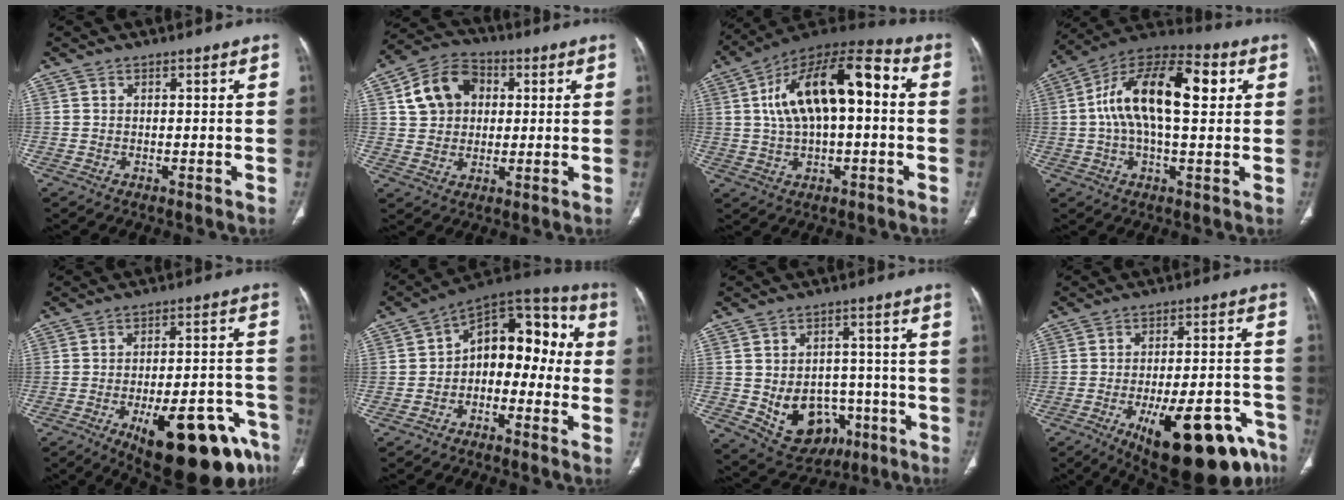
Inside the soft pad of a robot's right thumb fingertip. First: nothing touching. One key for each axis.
{"total": 11.6, "fx": 2.8, "fy": 9.2, "fz": 6.5, "tx": -0.091, "ty": 0.010, "tz": 0.042}
{"total": 19.4, "fx": 2.5, "fy": 9.0, "fz": 17.0, "tx": -0.280, "ty": 0.042, "tz": 0.033}
{"total": 18.9, "fx": 3.5, "fy": 8.7, "fz": 16.4, "tx": -0.272, "ty": 0.032, "tz": 0.048}
{"total": 22.5, "fx": -12.2, "fy": 7.6, "fz": 17.3, "tx": -0.160, "ty": 0.064, "tz": -0.162}
{"total": 13.8, "fx": -1.5, "fy": 9.1, "fz": 10.2, "tx": -0.095, "ty": 0.060, "tz": -0.042}
{"total": 13.4, "fx": -4.1, "fy": 10.2, "fz": 7.8, "tx": -0.084, "ty": 0.025, "tz": -0.040}
{"total": 23.6, "fx": -13.0, "fy": 8.0, "fz": 18.0, "tx": -0.179, "ty": 0.066, "tz": -0.176}